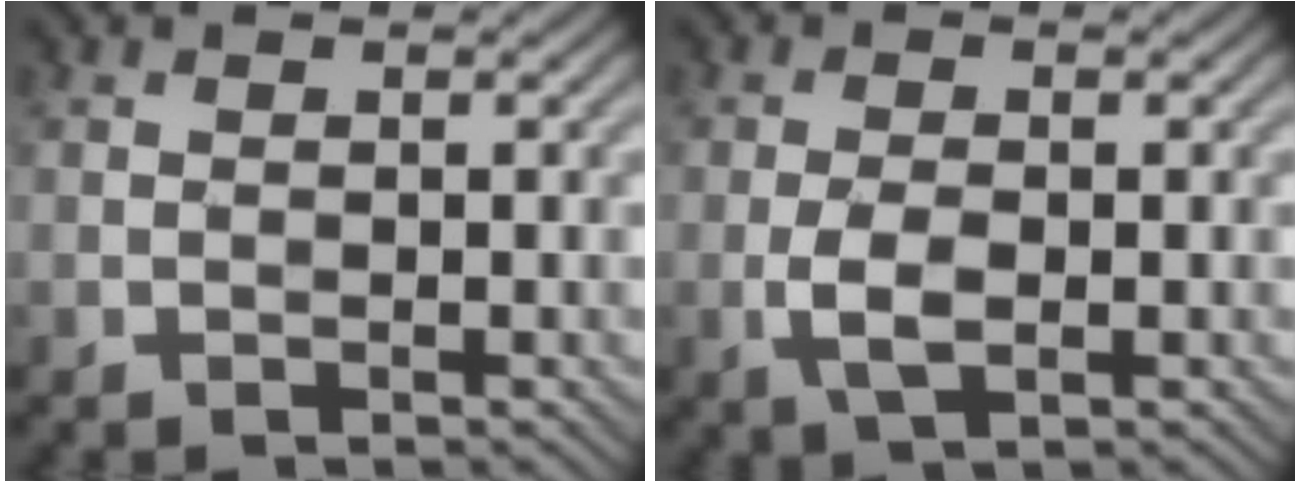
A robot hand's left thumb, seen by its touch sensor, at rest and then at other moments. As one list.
[{"total": 3.4, "force": [-0.9, 1.5, 3.0], "torque": [-0.068, -0.006, -0.019]}]